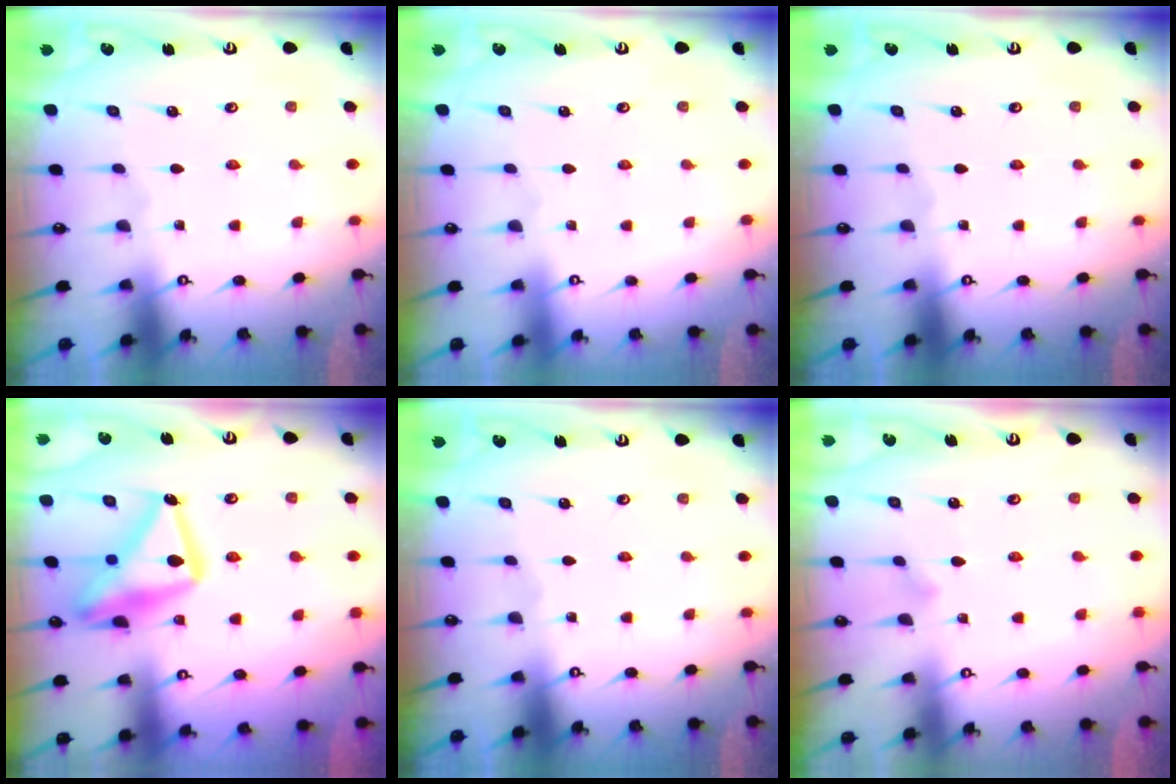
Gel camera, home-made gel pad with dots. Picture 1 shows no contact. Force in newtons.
{"total": 3.9, "press": 3.9, "slide": 0.1}
{"total": 0.0}
{"total": 19.3, "press": 19.2, "slide": 1.6}
{"total": 0.0}
{"total": 6.8, "press": 6.8, "slide": 0.4}